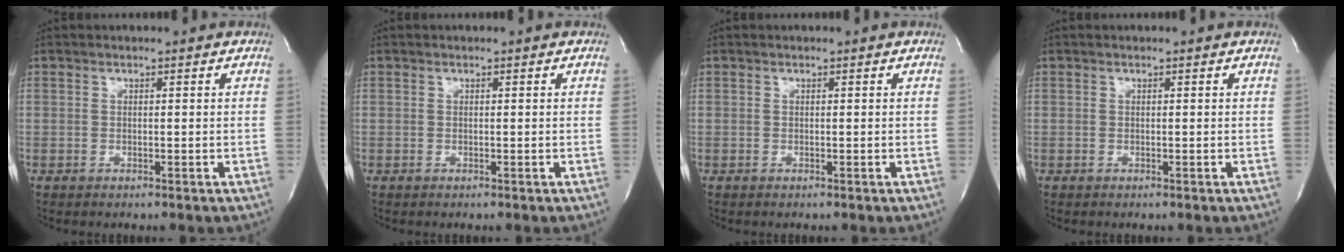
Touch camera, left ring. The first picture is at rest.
{"total": 0.0}
{"total": 0.0}
{"total": 0.0}